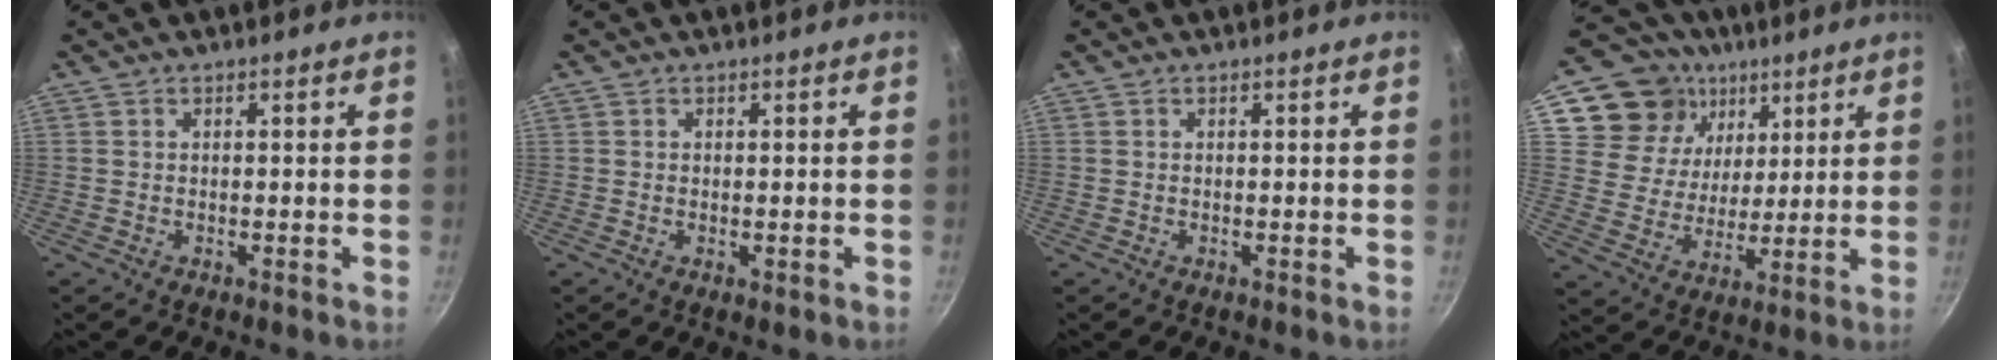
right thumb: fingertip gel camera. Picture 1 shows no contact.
{"total": 0.6, "force": [0.0, 0.2, 0.5], "torque": [-0.007, -0.003, -0.002]}
{"total": 0.0}
{"total": 16.5, "force": [8.2, 13.0, 5.8], "torque": [-0.078, -0.024, 0.146]}